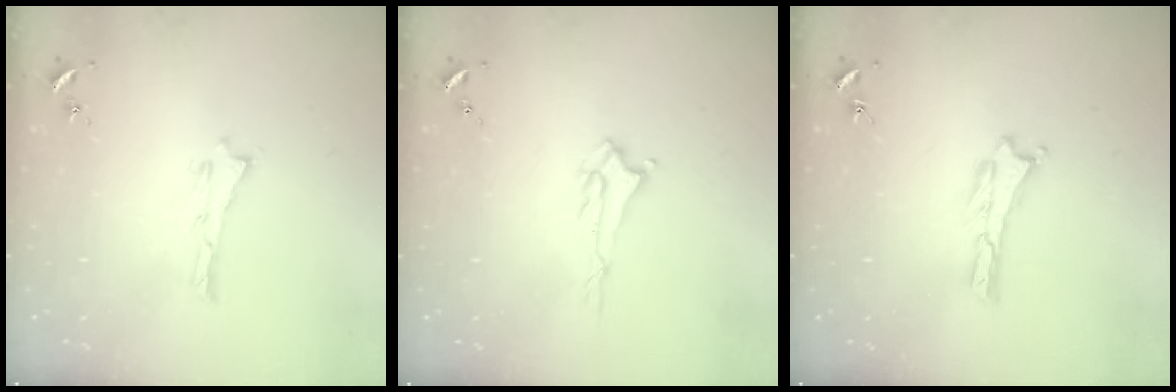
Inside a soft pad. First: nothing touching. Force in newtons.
{"total": 1.4, "press": 1.3, "slide": 0.2}
{"total": 0.0}